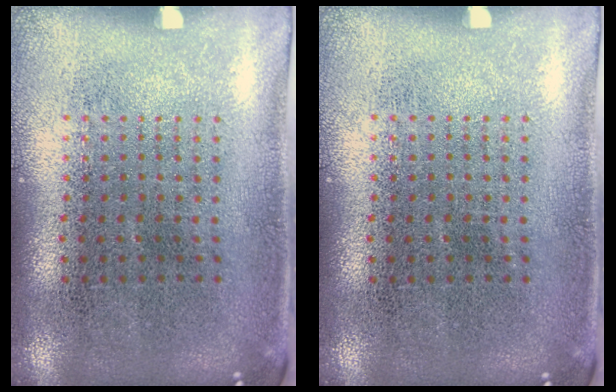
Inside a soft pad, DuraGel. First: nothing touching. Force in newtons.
{"total": 0.0}